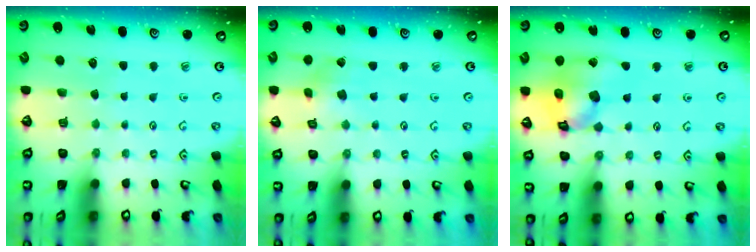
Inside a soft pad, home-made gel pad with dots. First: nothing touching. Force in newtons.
{"total": 2.3, "press": 2.3, "slide": 0.3}
{"total": 14.6, "press": 14.4, "slide": 2.3}